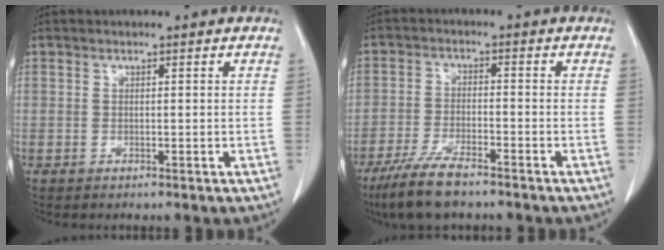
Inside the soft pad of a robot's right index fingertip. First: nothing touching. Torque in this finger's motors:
{"motor_torque": [-0.06, -0.11, -0.01, -0.03]}